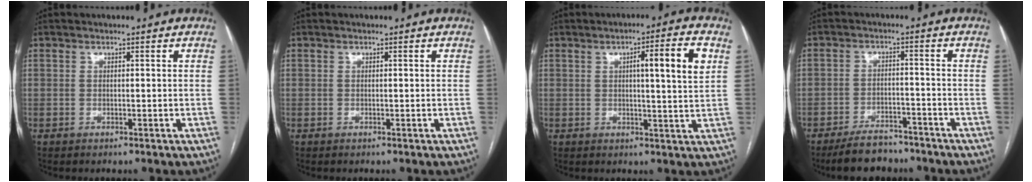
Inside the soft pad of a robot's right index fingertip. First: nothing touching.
{"total": 0.0}
{"total": 8.0, "force": [2.4, -0.1, 7.6], "torque": [-0.112, 0.004, 0.030]}
{"total": 7.4, "force": [-6.4, 2.7, 2.5], "torque": [-0.042, -0.007, -0.105]}